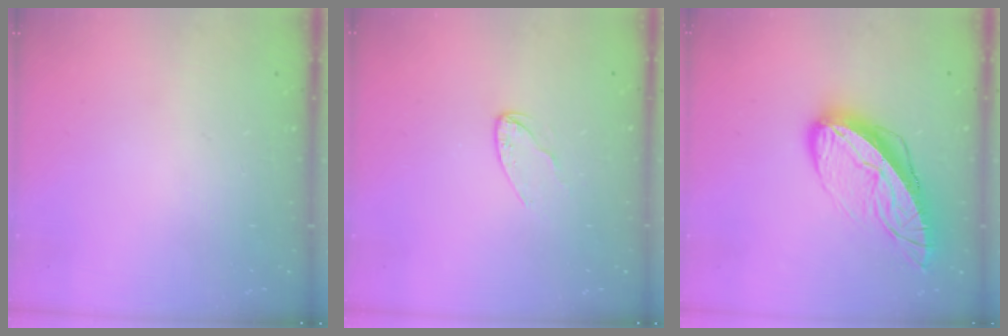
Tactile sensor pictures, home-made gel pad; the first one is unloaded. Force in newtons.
{"total": 4.1, "press": 4.1, "slide": 0.3}
{"total": 11.6, "press": 11.5, "slide": 1.4}